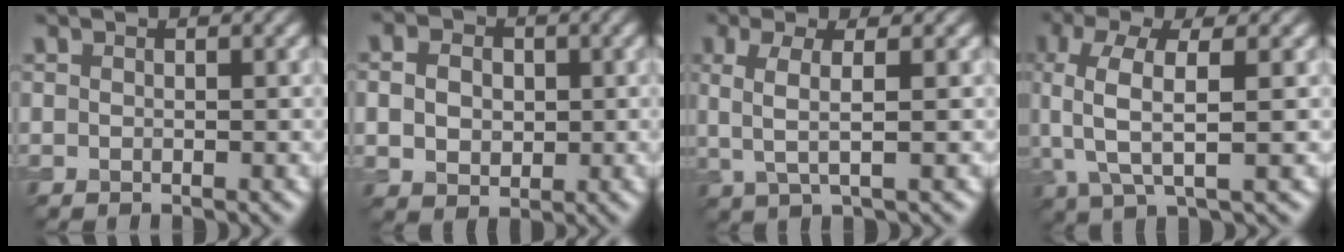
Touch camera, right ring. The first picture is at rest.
{"total": 3.8, "force": [0.3, 3.0, 2.3], "torque": [-0.052, 0.001, 0.001]}
{"total": 3.1, "force": [0.5, 0.8, 2.9], "torque": [-0.061, 0.001, 0.010]}
{"total": 6.0, "force": [0.7, 2.3, 5.5], "torque": [-0.132, 0.004, 0.013]}